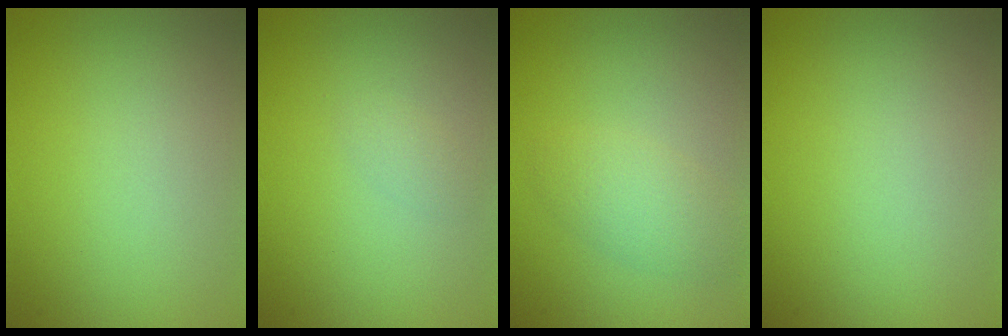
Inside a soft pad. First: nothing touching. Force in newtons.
{"total": 0.8, "press": 0.8, "slide": 0.0}
{"total": 2.6, "press": 2.6, "slide": 0.1}
{"total": 0.0}